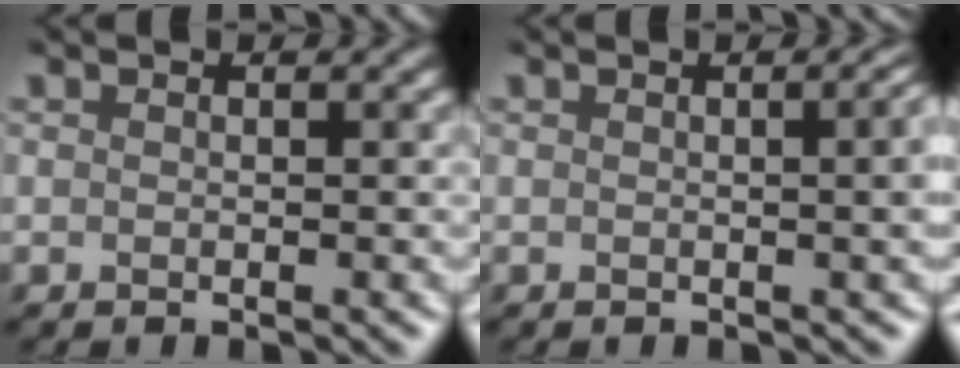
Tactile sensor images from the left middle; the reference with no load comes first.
{"total": 5.4, "force": [0.5, 3.0, 4.4], "torque": [-0.004, 0.014, -0.022]}